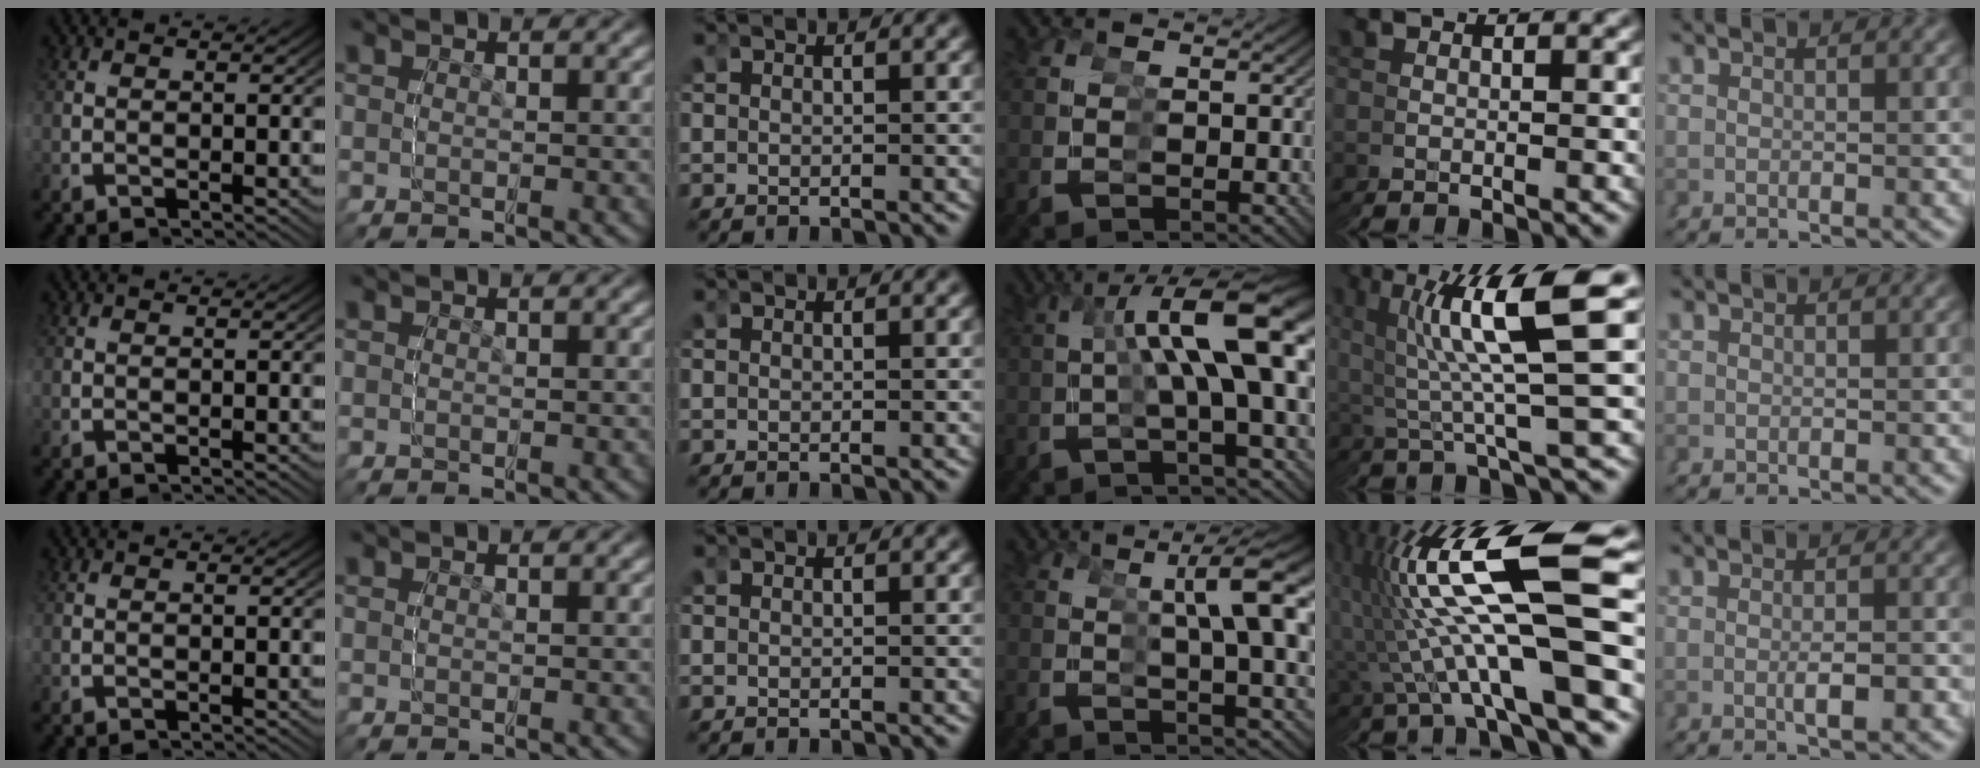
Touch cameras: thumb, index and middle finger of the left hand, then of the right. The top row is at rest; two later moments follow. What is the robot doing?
{"motion": "grasp_and_lifting", "object": "bottle"}